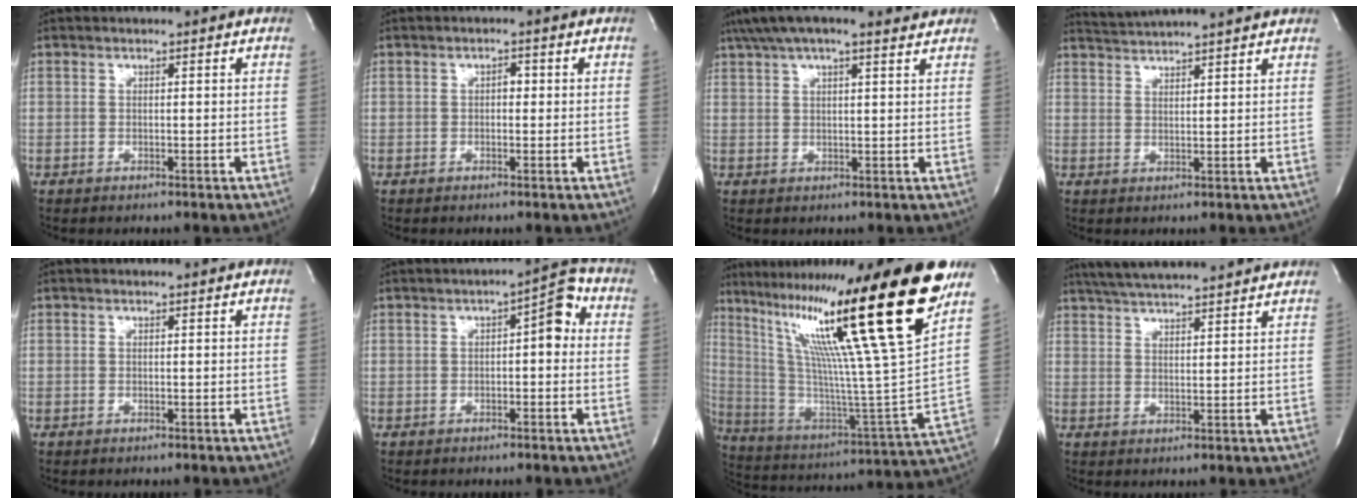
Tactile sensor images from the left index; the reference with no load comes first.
{"total": 1.2, "force": [0.0, 0.7, 0.9], "torque": [-0.011, 0.000, -0.004]}
{"total": 12.6, "force": [10.0, 2.9, 7.0], "torque": [-0.132, 0.043, 0.146]}
{"total": 10.0, "force": [9.5, -0.5, 3.2], "torque": [-0.062, 0.018, 0.135]}
{"total": 0.0}
{"total": 5.1, "force": [0.5, 1.8, 4.7], "torque": [-0.061, 0.023, 0.000]}
{"total": 31.2, "force": [20.1, -2.0, 23.8], "torque": [-0.401, -0.041, 0.321]}
{"total": 14.7, "force": [13.3, 1.1, 6.1], "torque": [-0.112, 0.029, 0.193]}